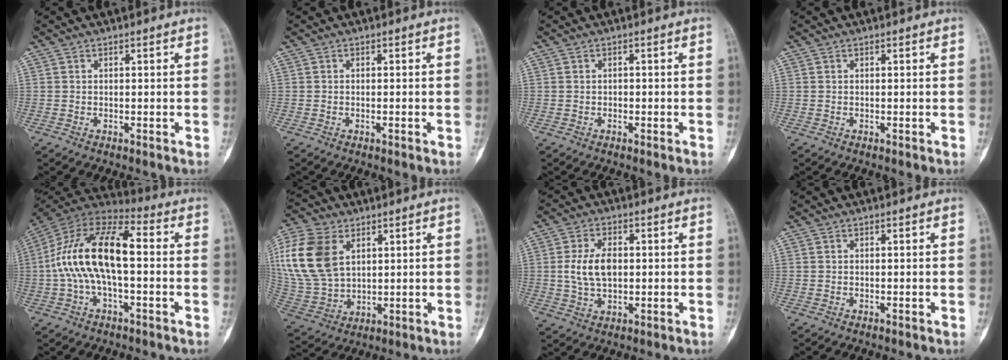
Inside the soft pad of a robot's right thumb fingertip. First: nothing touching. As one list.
[{"total": 0.7, "force": [-0.3, 0.2, 0.6], "torque": [-0.012, 0.001, -0.003]}, {"total": 0.6, "force": [-0.1, 0.5, 0.3], "torque": [-0.002, 0.003, -0.002]}, {"total": 0.0}, {"total": 17.7, "force": [-0.2, 8.0, 15.8], "torque": [-0.308, 0.047, -0.013]}, {"total": 17.8, "force": [5.8, 11.8, 11.9], "torque": [-0.260, -0.014, 0.121]}, {"total": 7.7, "force": [0.5, 4.6, 6.1], "torque": [-0.117, 0.003, 0.012]}, {"total": 0.0}]